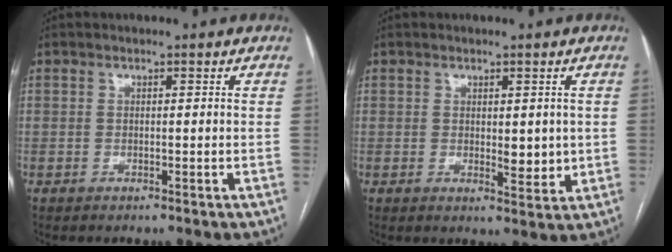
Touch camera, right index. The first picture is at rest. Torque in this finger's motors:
{"motor_torque": [0.26, 0.37, 0.12, 0.07]}